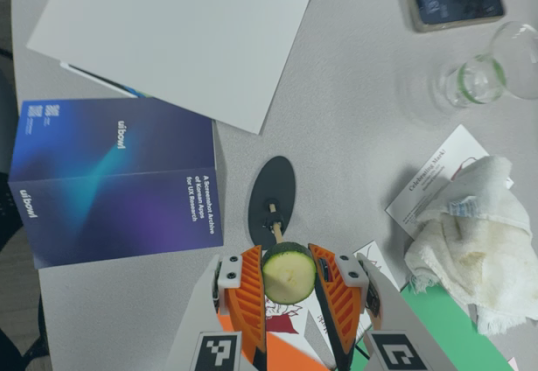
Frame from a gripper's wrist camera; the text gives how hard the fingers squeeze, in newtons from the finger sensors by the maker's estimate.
{"total": 11.6, "left": 11.8, "right": 11.3}